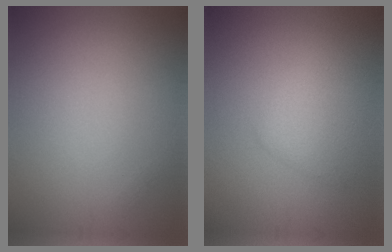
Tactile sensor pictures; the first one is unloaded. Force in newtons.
{"total": 2.6, "press": 2.6, "slide": 0.3}